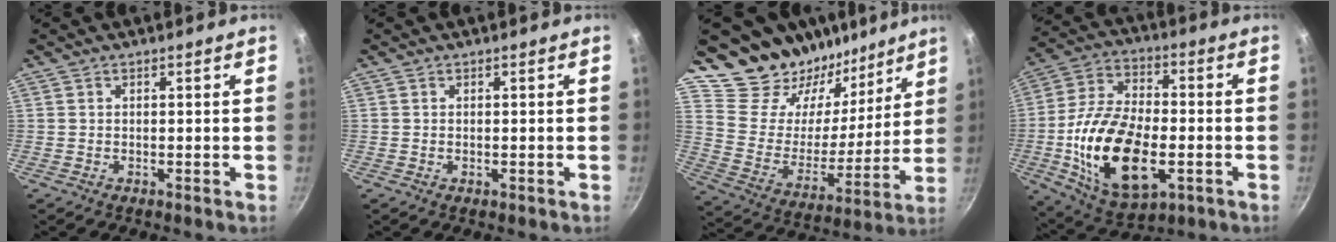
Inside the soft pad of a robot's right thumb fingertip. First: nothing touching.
{"total": 0.7, "force": [-0.2, 0.3, 0.6], "torque": [-0.011, 0.002, -0.005]}
{"total": 19.4, "force": [15.8, 10.0, 5.0], "torque": [-0.052, -0.128, 0.269]}
{"total": 22.3, "force": [-4.8, 12.0, 18.2], "torque": [-0.332, 0.019, -0.082]}